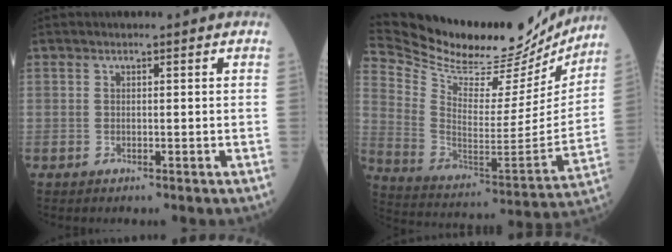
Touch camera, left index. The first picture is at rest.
{"total": 29.5, "force": [26.4, 6.9, 11.2], "torque": [-0.212, -0.049, 0.385]}